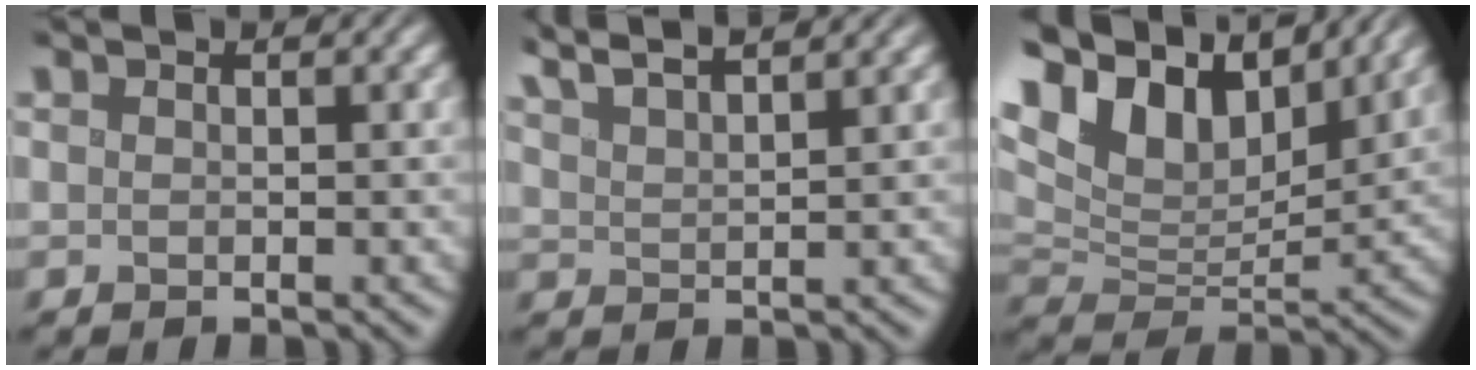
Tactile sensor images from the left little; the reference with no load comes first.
{"total": 6.3, "force": [5.2, 1.4, 3.3], "torque": [-0.030, 0.030, 0.049]}
{"total": 11.5, "force": [7.8, 5.5, 6.5], "torque": [-0.139, 0.032, 0.130]}